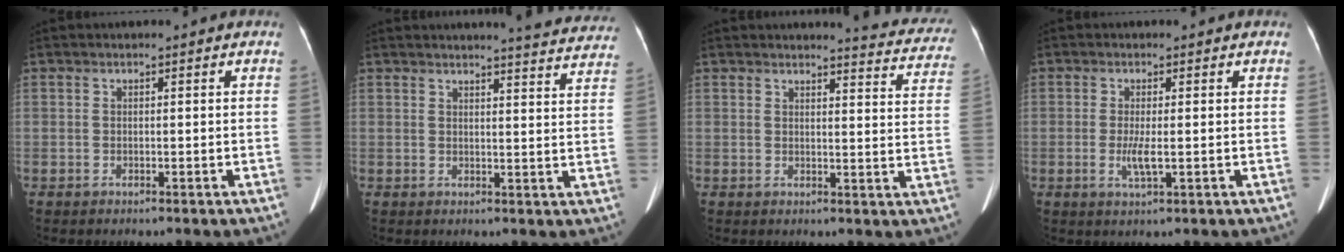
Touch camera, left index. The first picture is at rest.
{"total": 12.8, "force": [12.4, 0.7, 3.1], "torque": [-0.022, -0.056, 0.114]}
{"total": 10.5, "force": [10.2, 1.3, 2.0], "torque": [-0.001, -0.055, 0.086]}
{"total": 2.8, "force": [-0.5, 0.4, 2.8], "torque": [-0.058, -0.007, -0.004]}